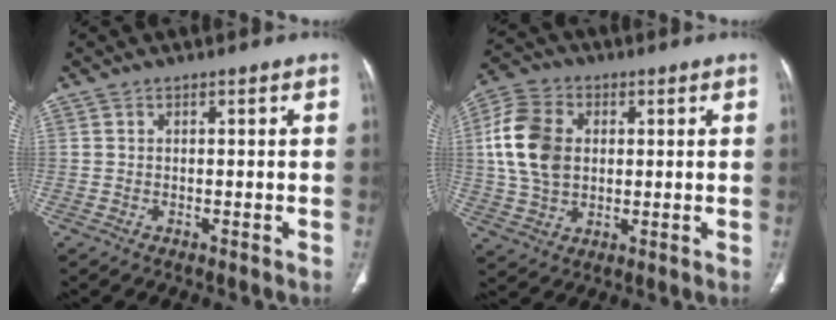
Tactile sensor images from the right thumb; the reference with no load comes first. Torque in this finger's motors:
{"motor_torque": [-0.22, 0.67, 0.54, 0.28, 0.18]}